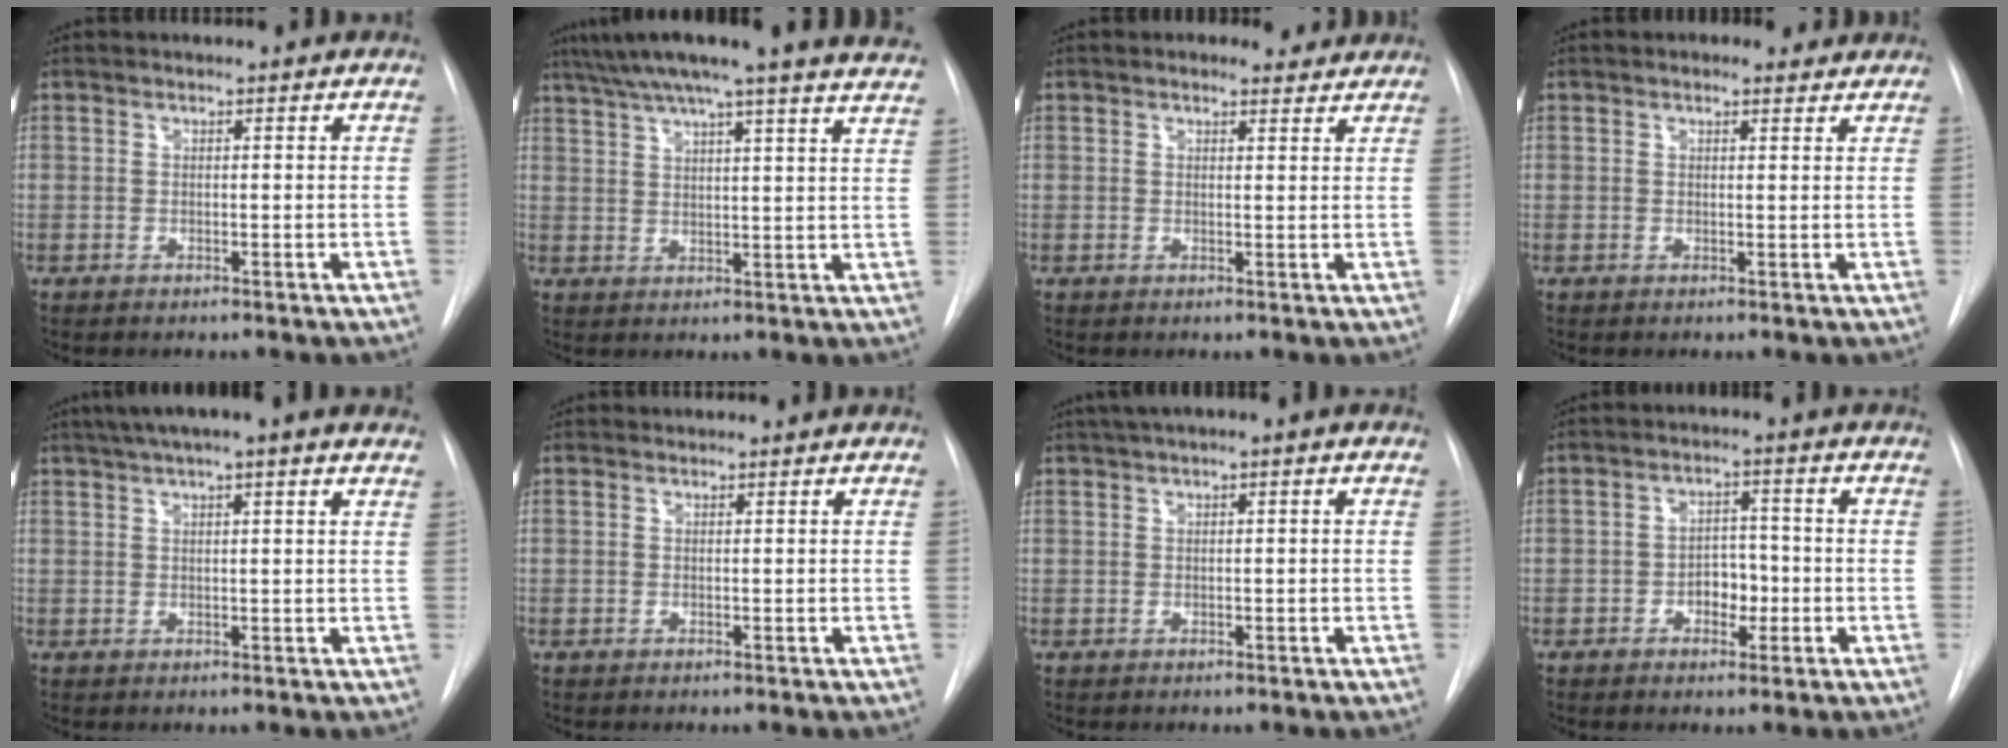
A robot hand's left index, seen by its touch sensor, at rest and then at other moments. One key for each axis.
{"total": 23.5, "fx": 20.6, "fy": 0.1, "fz": 11.2, "tx": -0.182, "ty": -0.010, "tz": 0.258}
{"total": 2.6, "fx": 2.1, "fy": 1.2, "fz": 0.8, "tx": -0.013, "ty": 0.006, "tz": 0.023}
{"total": 2.2, "fx": 1.7, "fy": 1.1, "fz": 1.0, "tx": -0.016, "ty": 0.010, "tz": 0.019}
{"total": 10.1, "fx": 7.2, "fy": 1.0, "fz": 7.0, "tx": -0.113, "ty": 0.045, "tz": 0.097}
{"total": 0.0}
{"total": 3.2, "fx": 1.3, "fy": 0.6, "fz": 2.8, "tx": -0.048, "ty": 0.020, "tz": 0.020}
{"total": 4.3, "fx": -1.4, "fy": 2.8, "fz": 3.0, "tx": -0.040, "ty": 0.009, "tz": -0.021}